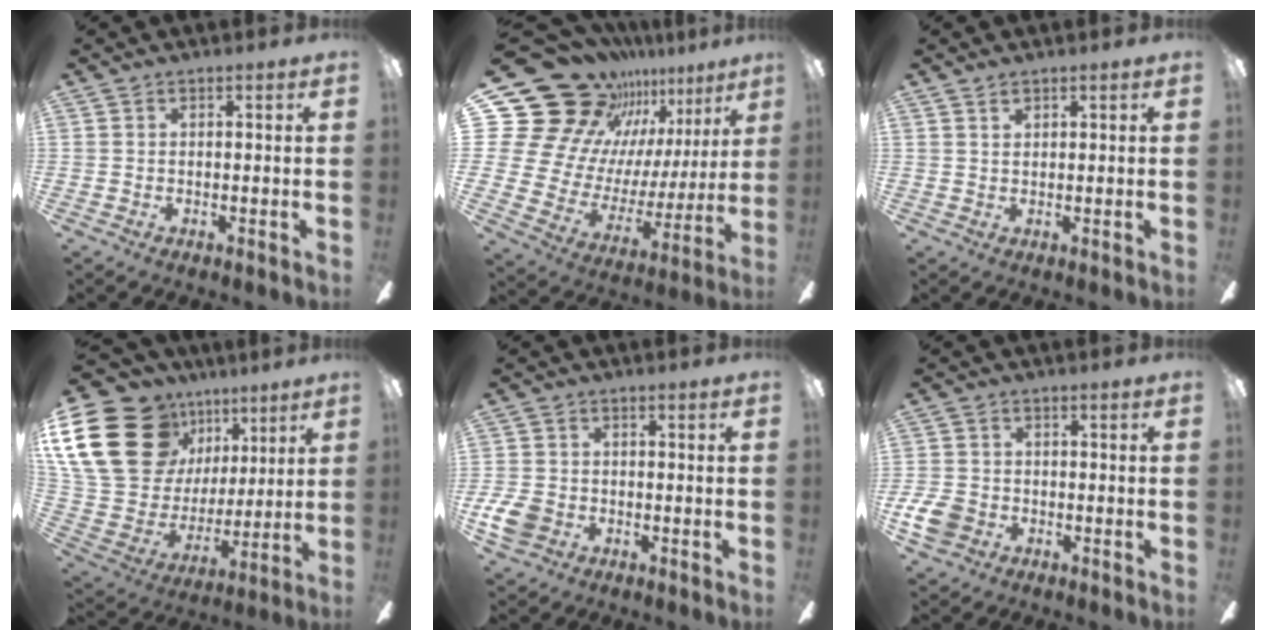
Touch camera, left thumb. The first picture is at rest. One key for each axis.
{"total": 23.9, "fx": 16.9, "fy": 14.0, "fz": 9.4, "tx": -0.203, "ty": -0.135, "tz": 0.335}
{"total": 1.3, "fx": 1.0, "fy": 0.7, "fz": 0.5, "tx": -0.013, "ty": 0.001, "tz": 0.020}
{"total": 26.9, "fx": 12.1, "fy": 18.9, "fz": 14.8, "tx": -0.297, "ty": -0.054, "tz": 0.250}
{"total": 5.9, "fx": -2.1, "fy": 4.6, "fz": 3.0, "tx": -0.065, "ty": 0.010, "tz": -0.041}
{"total": 6.3, "fx": -2.3, "fy": 5.0, "fz": 2.9, "tx": -0.072, "ty": 0.010, "tz": -0.046}